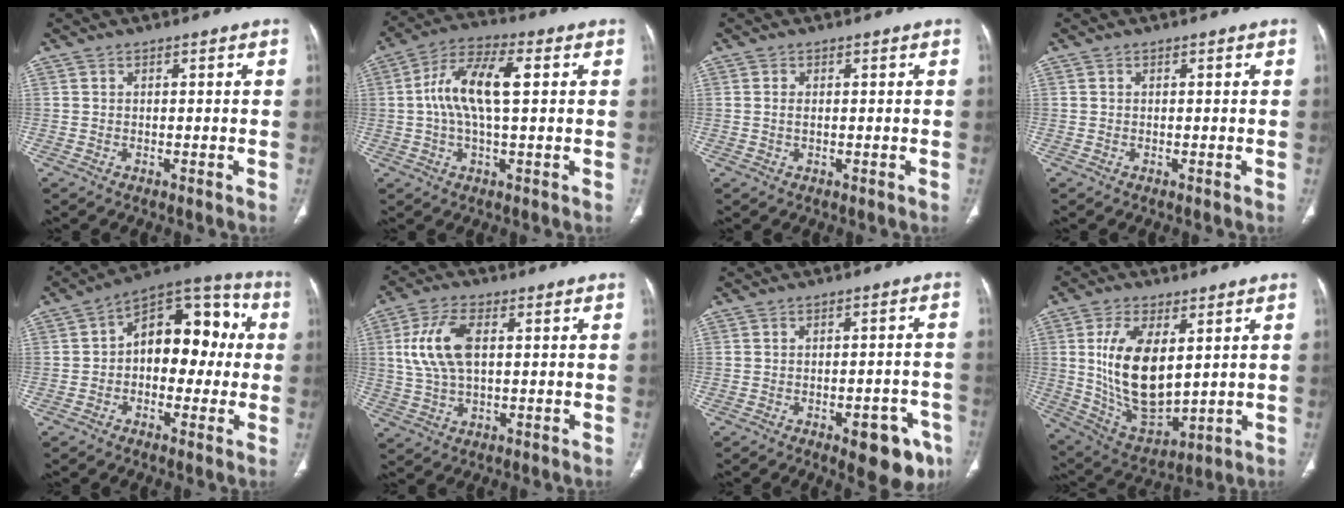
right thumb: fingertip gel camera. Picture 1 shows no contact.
{"total": 11.8, "force": [1.8, 4.5, 10.7], "torque": [-0.218, 0.023, 0.027]}
{"total": 1.1, "force": [0.1, 0.5, 1.0], "torque": [-0.024, 0.002, 0.003]}
{"total": 0.0}
{"total": 15.6, "force": [0.9, 9.8, 12.1], "torque": [-0.121, 0.048, 0.000]}
{"total": 10.3, "force": [1.8, 5.3, 8.6], "torque": [-0.183, 0.008, 0.037]}
{"total": 10.0, "force": [-5.1, 4.0, 7.6], "torque": [-0.065, 0.022, -0.057]}
{"total": 16.4, "force": [3.2, 8.4, 13.8], "torque": [-0.241, -0.026, 0.077]}